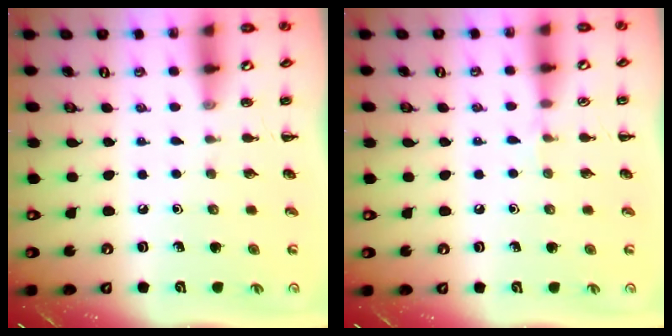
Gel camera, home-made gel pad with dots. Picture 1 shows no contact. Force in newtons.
{"total": 3.8, "press": 3.5, "slide": 1.4}